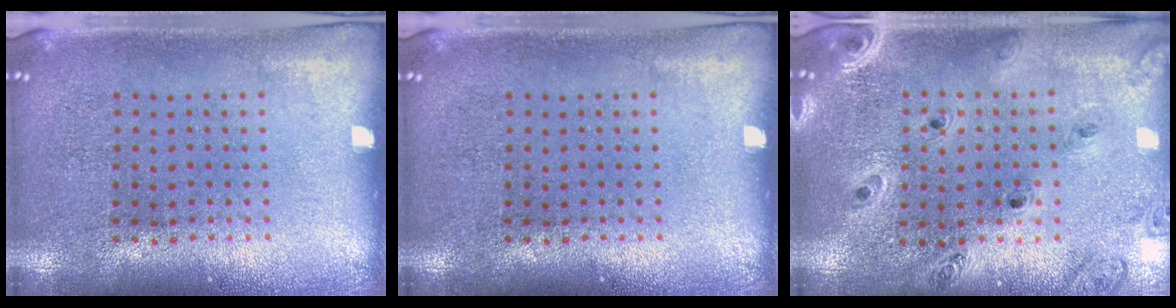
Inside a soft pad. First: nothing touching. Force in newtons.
{"total": 0.0}
{"total": 1.3, "press": 1.2, "slide": 0.3}